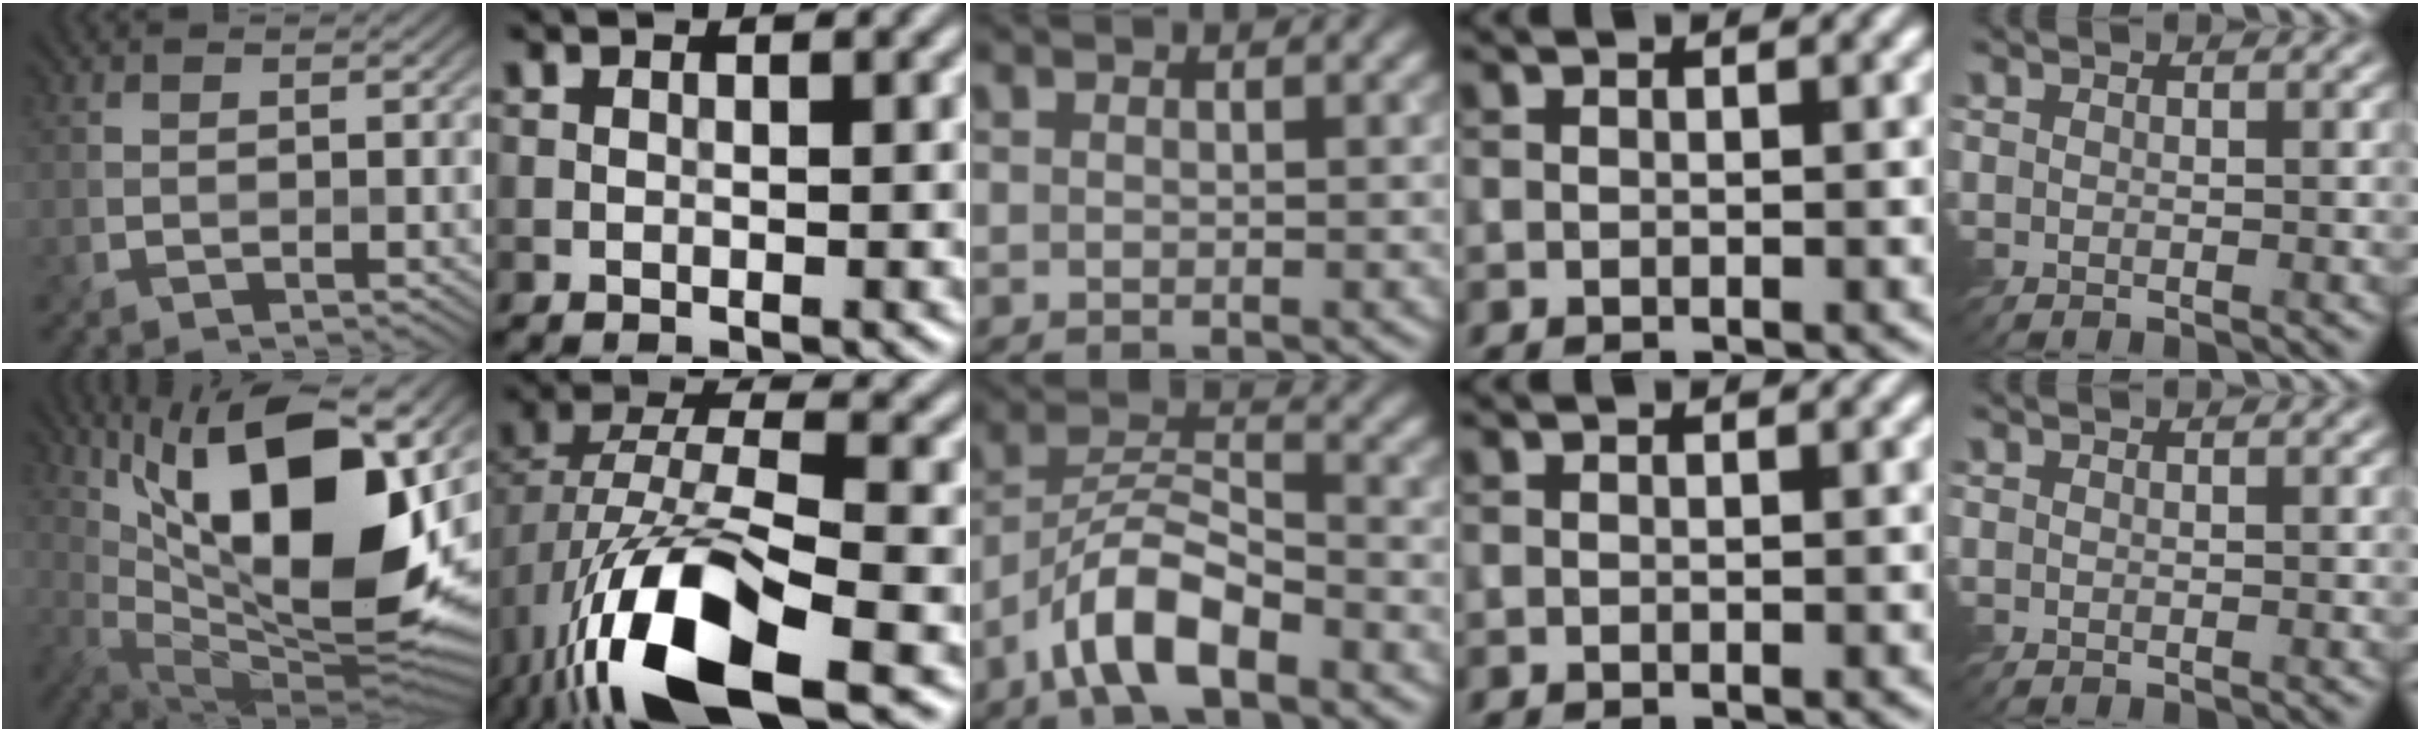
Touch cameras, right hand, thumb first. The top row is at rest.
{"thumb": {"total": 20.1, "force": [6.8, 8.5, 16.9], "torque": [-0.277, 0.021, 0.116]}, "index": {"total": 13.4, "force": [-6.6, 5.0, 10.5], "torque": [-0.209, -0.009, -0.121]}, "middle": {"total": 6.8, "force": [-4.3, 2.3, 4.8], "torque": [-0.081, 0.011, -0.085]}}